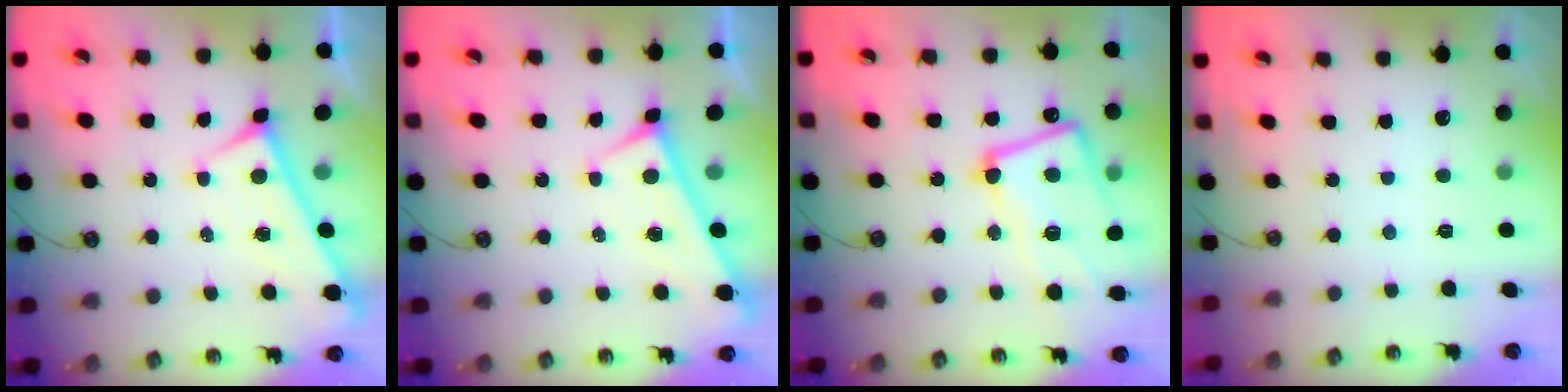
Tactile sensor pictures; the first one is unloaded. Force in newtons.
{"total": 0.0}
{"total": 9.2, "press": 9.1, "slide": 1.3}
{"total": 0.0}